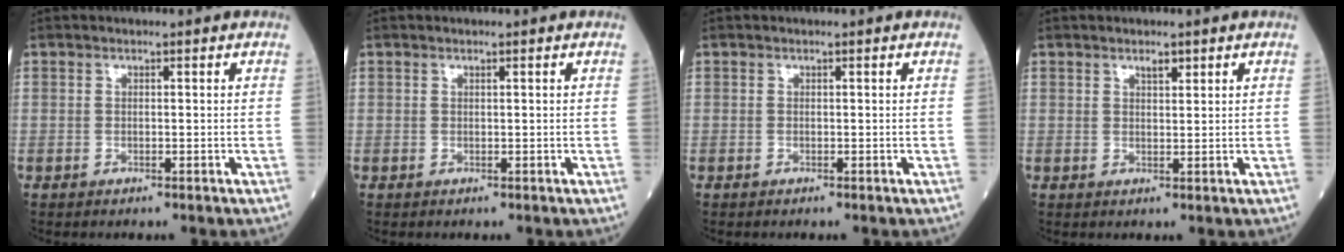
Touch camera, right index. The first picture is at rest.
{"total": 0.0}
{"total": 0.0}
{"total": 1.5, "force": [1.1, 0.4, 1.0], "torque": [-0.015, -0.002, 0.018]}